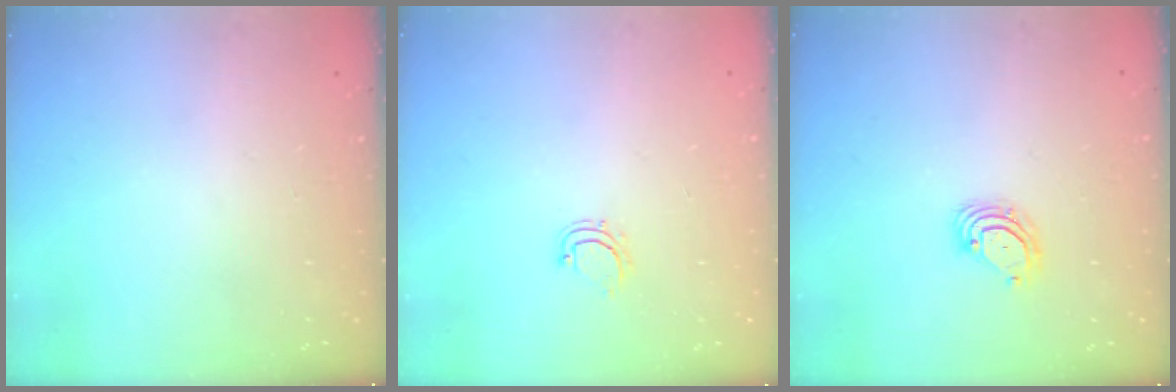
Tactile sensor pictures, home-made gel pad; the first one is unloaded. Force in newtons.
{"total": 4.3, "press": 4.2, "slide": 0.6}
{"total": 3.9, "press": 3.9, "slide": 0.3}